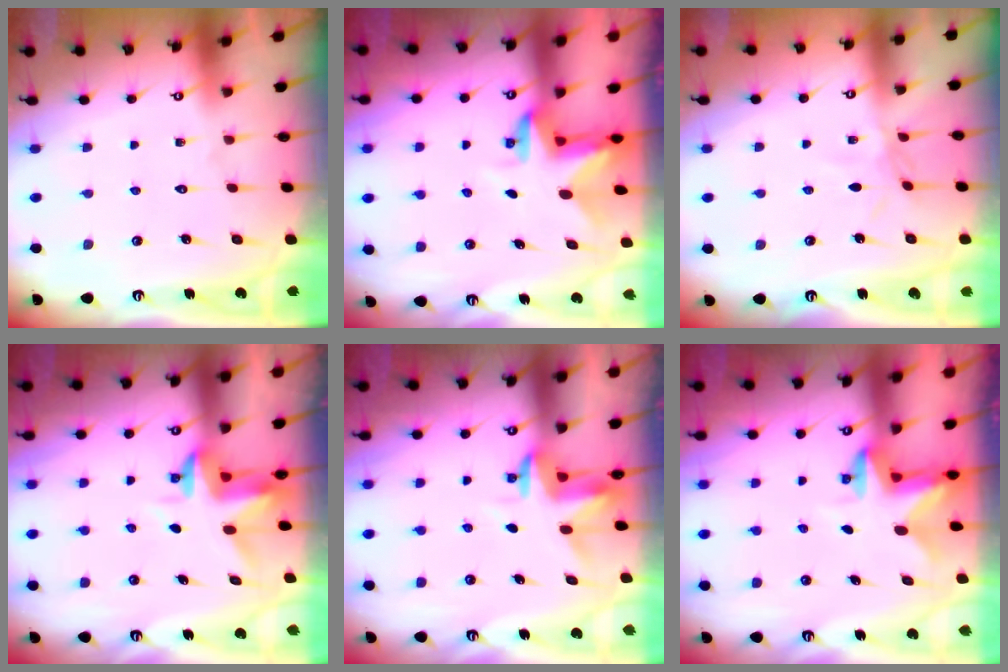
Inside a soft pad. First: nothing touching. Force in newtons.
{"total": 3.0, "press": 3.0, "slide": 0.4}
{"total": 3.0, "press": 3.0, "slide": 0.4}
{"total": 3.3, "press": 3.2, "slide": 0.4}
{"total": 3.5, "press": 3.5, "slide": 0.2}
{"total": 2.6, "press": 2.5, "slide": 0.5}